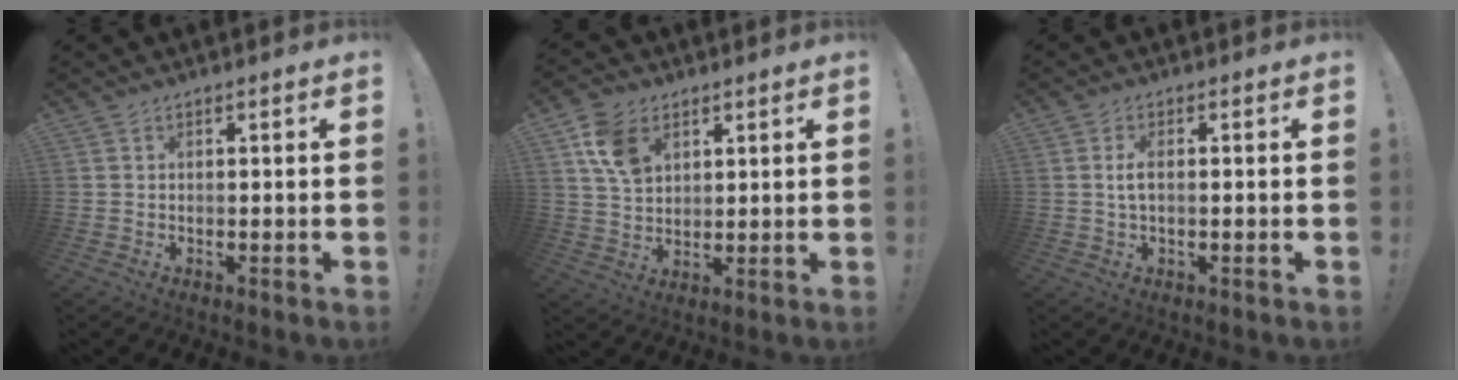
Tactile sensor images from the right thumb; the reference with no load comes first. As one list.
[{"total": 10.2, "force": [4.8, 7.2, 5.4], "torque": [-0.088, -0.009, 0.097]}, {"total": 3.0, "force": [0.0, 0.9, 2.8], "torque": [-0.052, -0.001, -0.004]}]